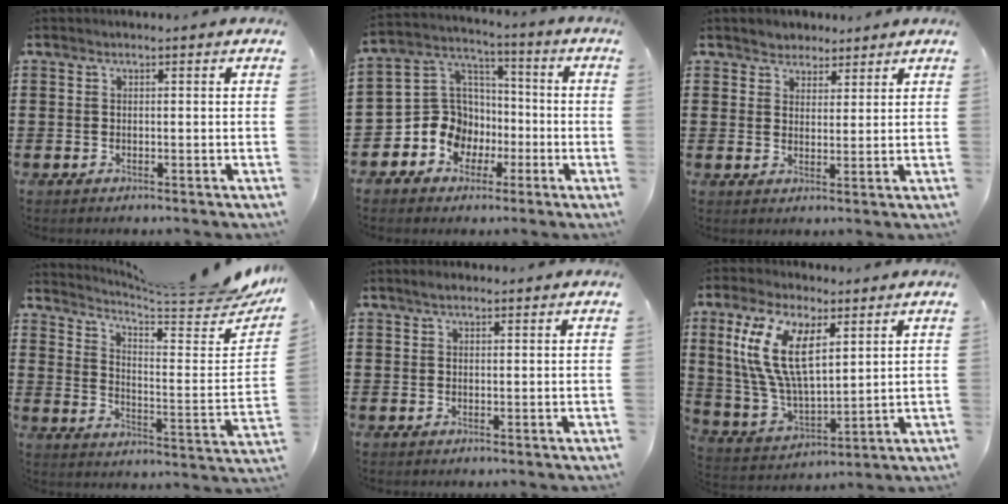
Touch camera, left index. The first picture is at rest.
{"total": 9.5, "force": [-3.1, 8.6, 2.2], "torque": [-0.095, 0.006, -0.059]}
{"total": 2.9, "force": [2.3, 1.7, -0.5], "torque": [-0.004, 0.007, 0.044]}
{"total": 5.9, "force": [5.1, 0.5, 3.0], "torque": [-0.060, -0.055, 0.079]}
{"total": 1.5, "force": [1.2, 0.6, 0.8], "torque": [-0.017, 0.004, 0.021]}
{"total": 12.4, "force": [5.3, 5.6, 9.8], "torque": [-0.219, 0.001, 0.098]}